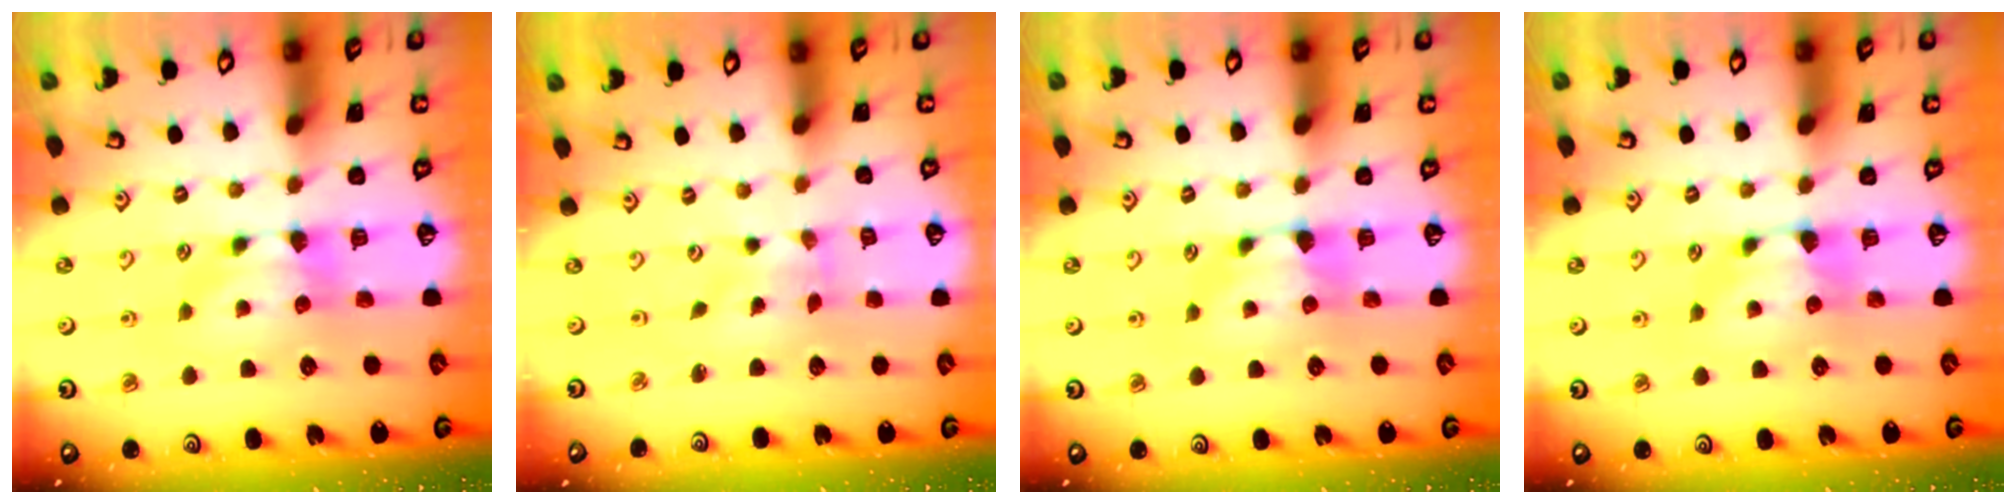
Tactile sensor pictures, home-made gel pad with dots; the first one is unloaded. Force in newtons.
{"total": 3.3, "press": 3.2, "slide": 0.8}
{"total": 0.9, "press": 0.6, "slide": 0.7}
{"total": 0.9, "press": 0.6, "slide": 0.7}